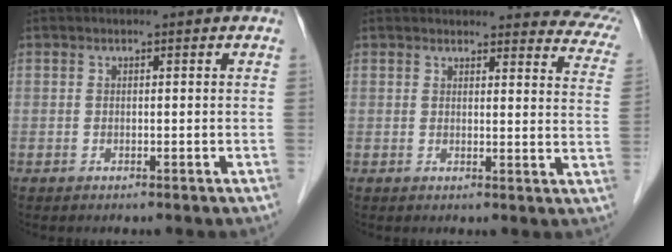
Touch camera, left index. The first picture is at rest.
{"total": 13.8, "force": [13.1, 3.4, 3.0], "torque": [0.011, -0.043, 0.106]}